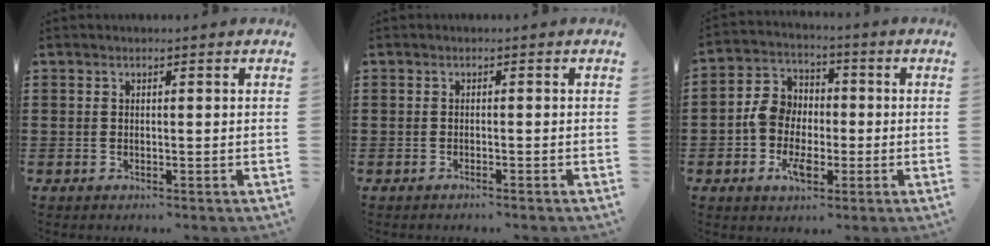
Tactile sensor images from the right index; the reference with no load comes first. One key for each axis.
{"total": 0.6, "fx": -0.5, "fy": -0.1, "fz": 0.2, "tx": -0.005, "ty": -0.001, "tz": -0.010}
{"total": 7.2, "fx": -1.8, "fy": 5.3, "fz": 4.5, "tx": -0.116, "ty": 0.006, "tz": -0.038}